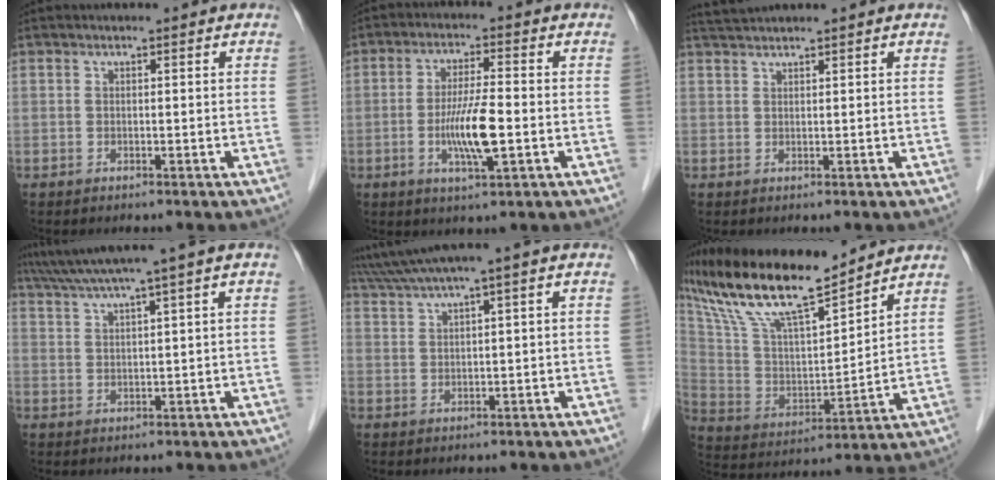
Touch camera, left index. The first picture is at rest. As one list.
[{"total": 7.5, "force": [-1.8, 0.7, 7.2], "torque": [-0.139, -0.008, -0.037]}, {"total": 2.2, "force": [2.1, -0.5, 0.3], "torque": [-0.007, 0.016, 0.045]}, {"total": 6.9, "force": [5.1, -1.7, 4.4], "torque": [-0.076, 0.027, 0.089]}, {"total": 5.1, "force": [3.7, -1.4, 3.3], "torque": [-0.075, 0.022, 0.076]}, {"total": 19.1, "force": [15.3, 2.9, 11.0], "torque": [-0.211, 0.015, 0.285]}]